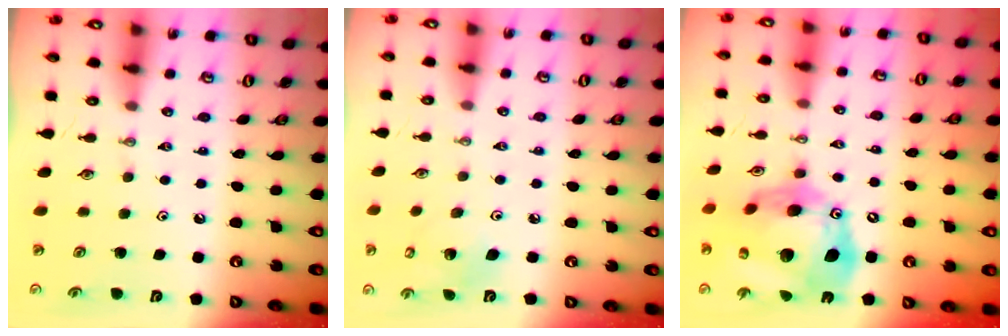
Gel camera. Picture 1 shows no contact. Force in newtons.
{"total": 4.7, "press": 4.5, "slide": 1.3}
{"total": 24.3, "press": 24.1, "slide": 2.8}